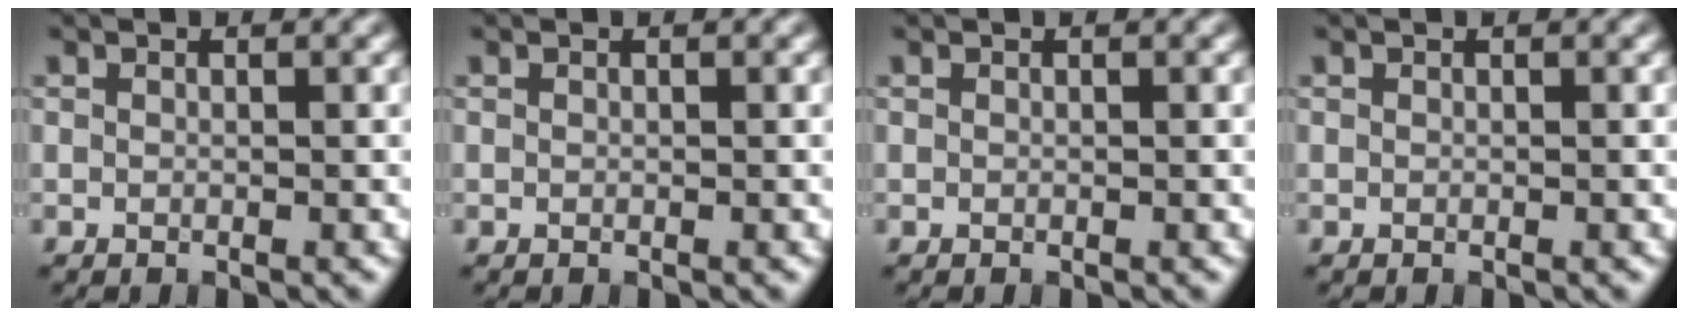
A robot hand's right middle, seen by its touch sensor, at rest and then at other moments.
{"total": 0.0}
{"total": 0.0}
{"total": 0.0}